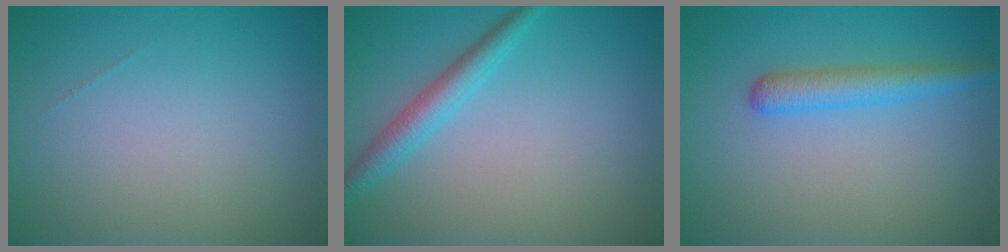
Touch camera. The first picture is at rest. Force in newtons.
{"total": 2.6, "press": 2.6, "slide": 0.0}
{"total": 2.8, "press": 2.8, "slide": 0.1}